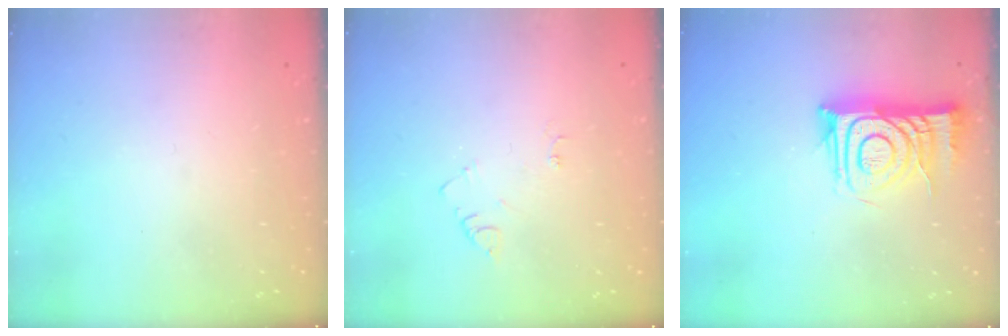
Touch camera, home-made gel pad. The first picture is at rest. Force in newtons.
{"total": 3.7, "press": 3.7, "slide": 0.4}
{"total": 14.2, "press": 14.2, "slide": 1.2}